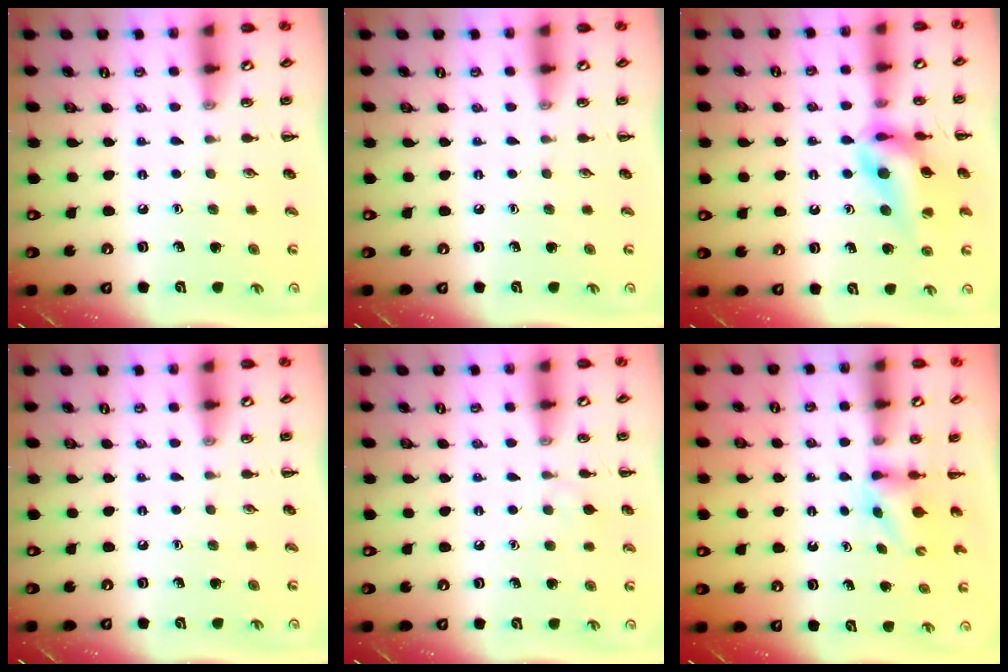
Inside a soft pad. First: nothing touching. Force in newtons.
{"total": 0.0}
{"total": 13.1, "press": 12.5, "slide": 4.0}
{"total": 0.0}
{"total": 4.7, "press": 4.4, "slide": 1.8}
{"total": 2.7, "press": 2.5, "slide": 1.0}